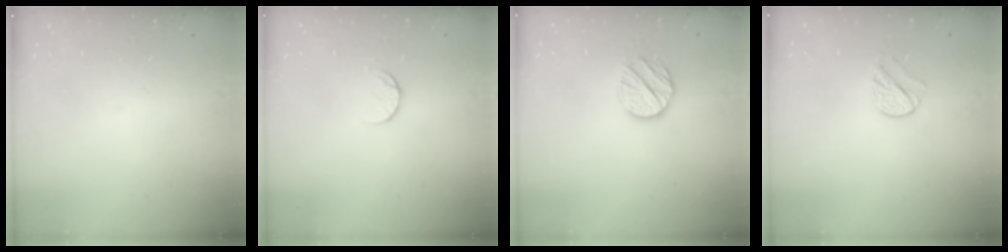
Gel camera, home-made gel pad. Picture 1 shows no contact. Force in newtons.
{"total": 5.0, "press": 5.0, "slide": 0.6}
{"total": 10.5, "press": 10.4, "slide": 0.7}
{"total": 7.3, "press": 7.3, "slide": 0.1}